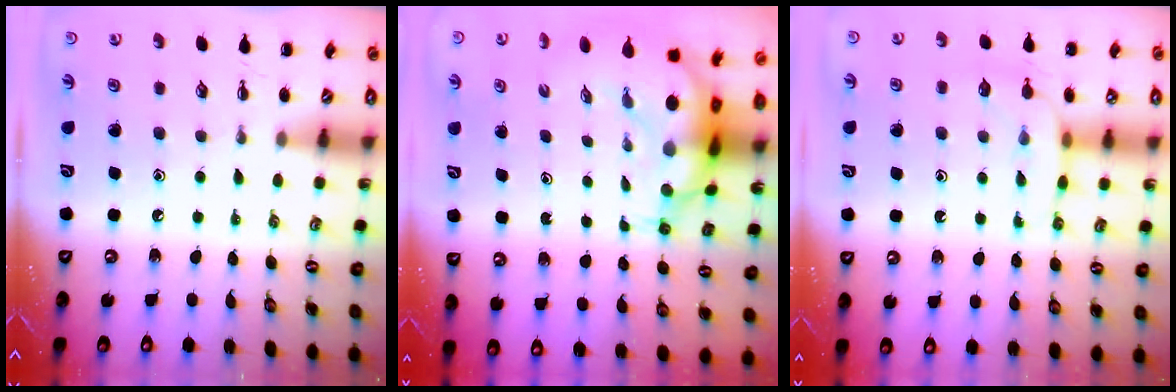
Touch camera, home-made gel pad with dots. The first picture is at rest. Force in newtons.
{"total": 8.3, "press": 7.9, "slide": 2.4}
{"total": 8.4, "press": 8.2, "slide": 1.6}